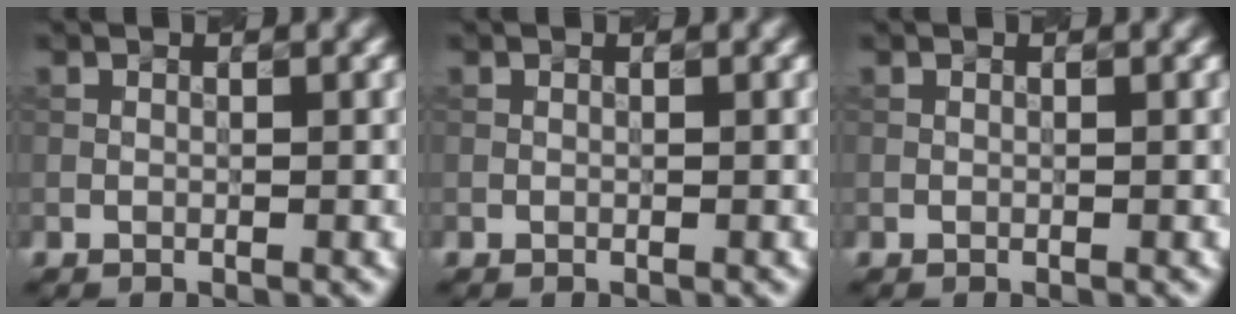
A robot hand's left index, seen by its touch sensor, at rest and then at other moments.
{"total": 0.0}
{"total": 0.0}